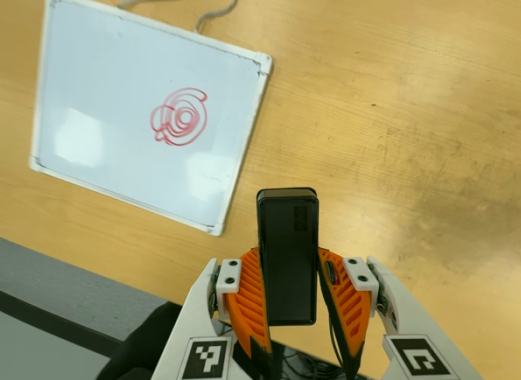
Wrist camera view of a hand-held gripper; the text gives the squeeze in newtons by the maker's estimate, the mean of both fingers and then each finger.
{"total": 3.9, "left": 2.8, "right": 5.0}